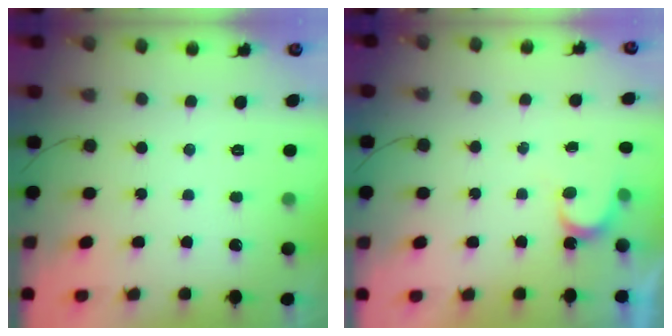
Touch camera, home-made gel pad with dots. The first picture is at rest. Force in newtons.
{"total": 2.8, "press": 2.8, "slide": 0.2}